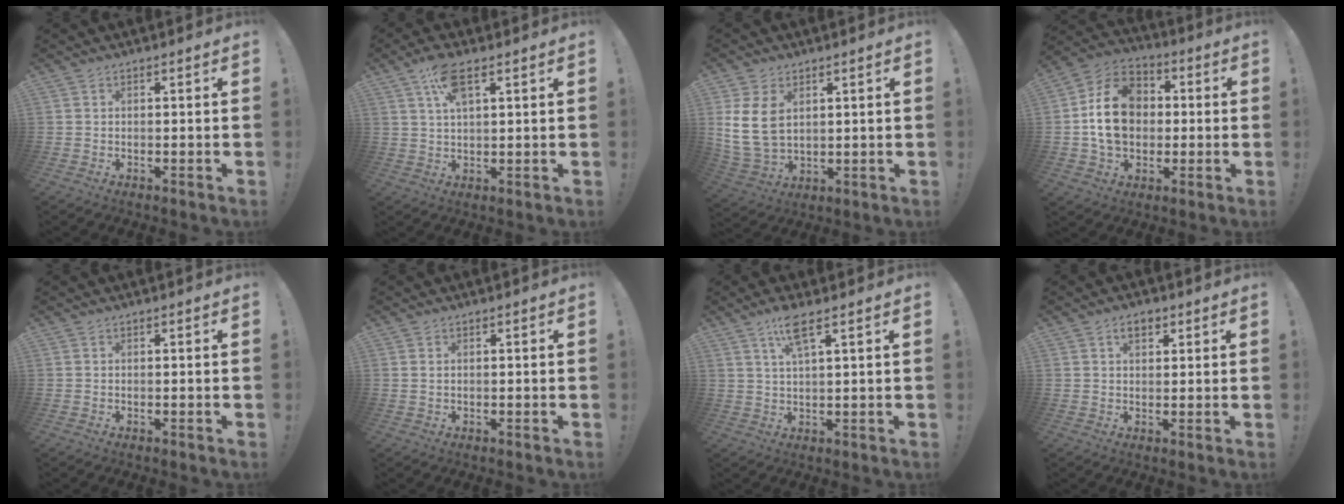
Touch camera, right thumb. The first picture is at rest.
{"total": 7.8, "force": [3.7, 2.8, 6.2], "torque": [-0.110, -0.002, 0.066]}
{"total": 10.8, "force": [3.0, 7.5, 7.2], "torque": [-0.138, -0.010, 0.060]}
{"total": 17.8, "force": [0.8, 14.0, 10.9], "torque": [-0.178, 0.018, 0.020]}
{"total": 0.0}
{"total": 0.5, "force": [0.3, 0.2, 0.4], "torque": [-0.008, 0.000, 0.007]}
{"total": 7.0, "force": [3.9, 1.3, 5.6], "torque": [-0.101, -0.007, 0.064]}
{"total": 3.8, "force": [1.9, 2.3, 2.3], "torque": [-0.031, 0.002, 0.031]}